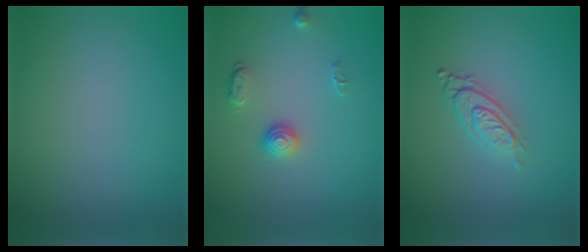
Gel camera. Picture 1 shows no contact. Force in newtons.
{"total": 1.7, "press": 1.4, "slide": 1.0}
{"total": 3.0, "press": 2.0, "slide": 2.2}